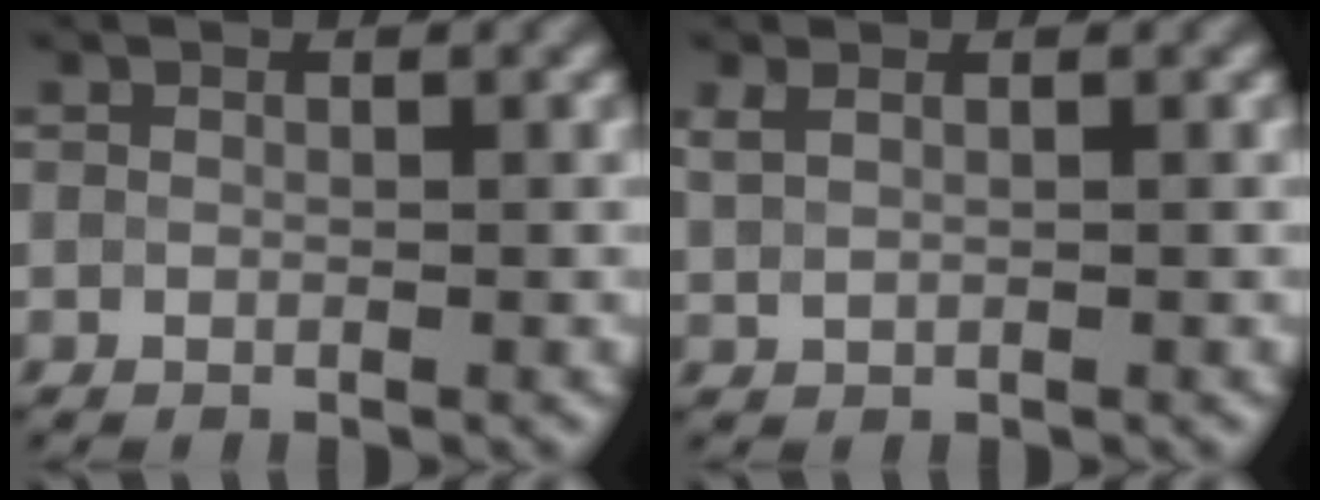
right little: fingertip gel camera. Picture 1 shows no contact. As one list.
[{"total": 1.1, "force": [0.7, 0.4, 0.7], "torque": [-0.018, 0.000, 0.019]}]